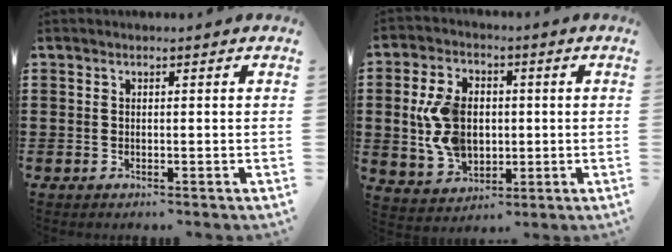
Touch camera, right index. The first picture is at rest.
{"total": 9.7, "force": [0.3, 6.8, 6.9], "torque": [-0.171, 0.012, 0.003]}